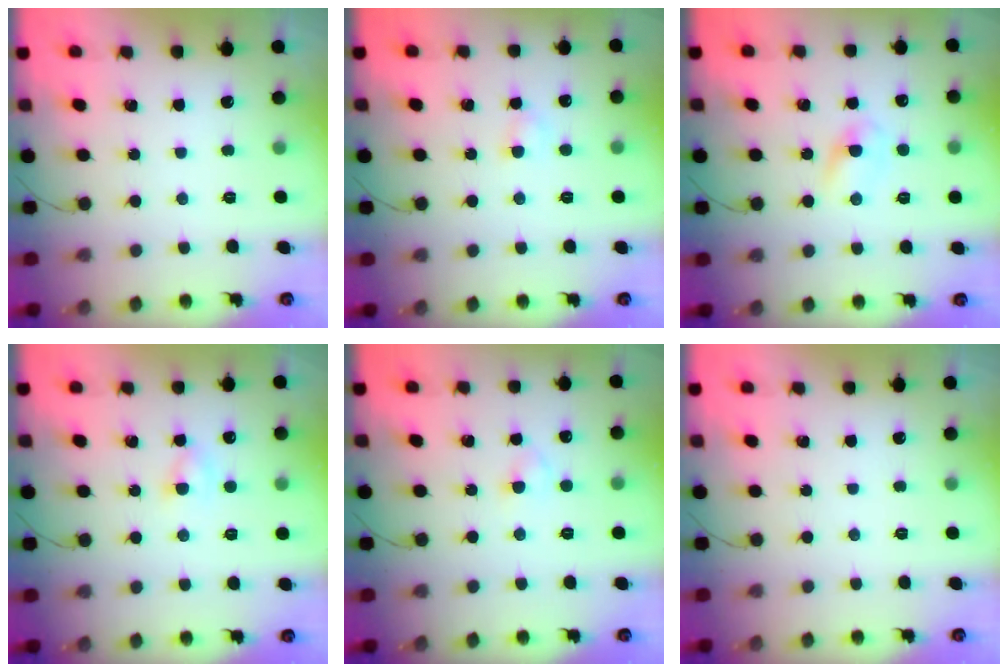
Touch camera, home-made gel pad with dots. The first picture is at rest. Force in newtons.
{"total": 3.0, "press": 2.9, "slide": 0.8}
{"total": 2.9, "press": 2.7, "slide": 1.2}
{"total": 1.7, "press": 1.6, "slide": 0.5}
{"total": 2.1, "press": 1.9, "slide": 0.9}
{"total": 0.0}